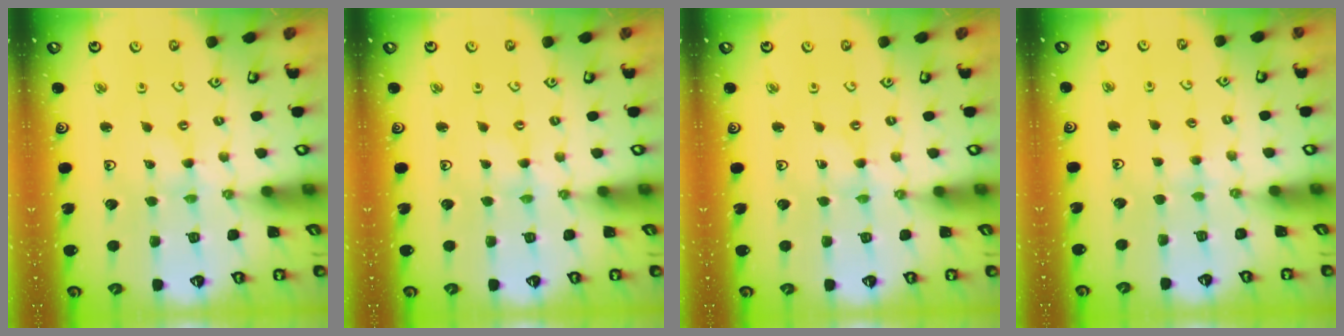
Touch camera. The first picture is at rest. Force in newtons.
{"total": 0.0}
{"total": 0.0}
{"total": 2.9, "press": 2.9, "slide": 0.4}